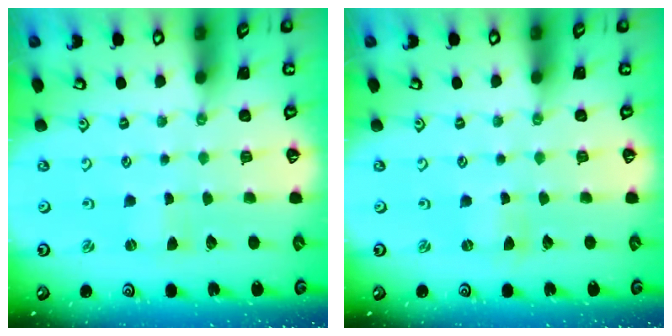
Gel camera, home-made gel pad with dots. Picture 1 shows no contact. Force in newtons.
{"total": 0.0}